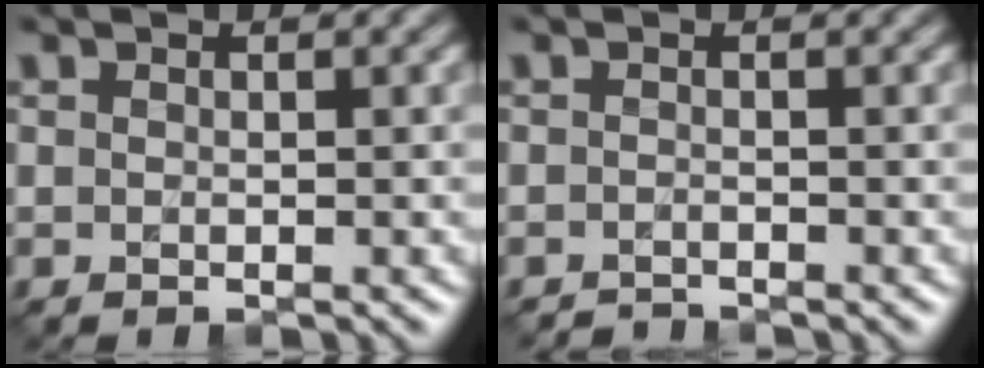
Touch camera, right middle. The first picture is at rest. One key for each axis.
{"total": 1.5, "fx": -1.5, "fy": -0.1, "fz": -0.3, "tx": 0.009, "ty": -0.011, "tz": -0.030}